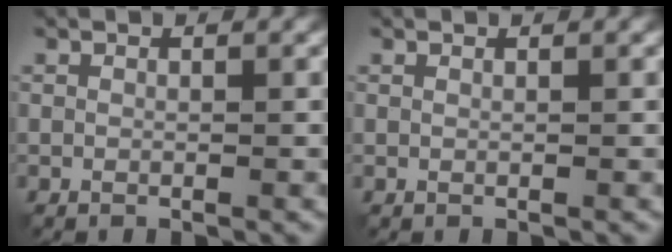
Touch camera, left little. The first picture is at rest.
{"total": 0.0}